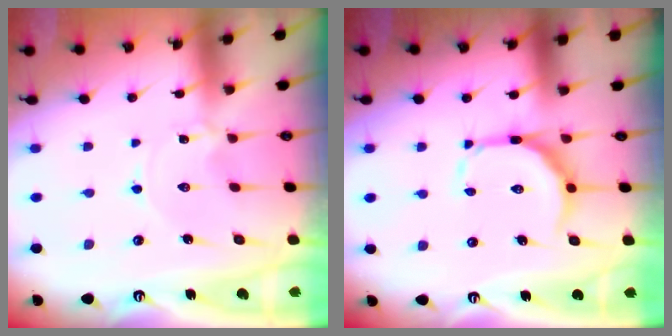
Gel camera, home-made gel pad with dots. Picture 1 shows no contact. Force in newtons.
{"total": 9.6, "press": 9.5, "slide": 0.9}